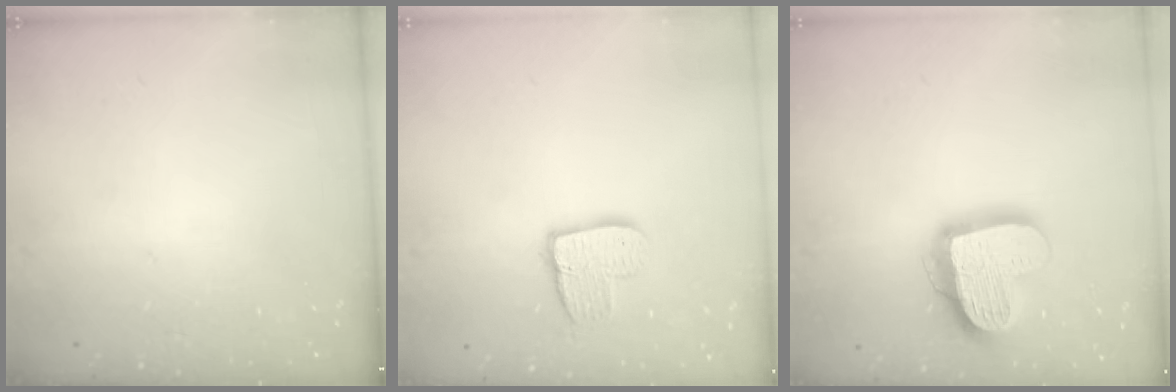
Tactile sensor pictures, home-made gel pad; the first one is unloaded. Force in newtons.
{"total": 10.5, "press": 10.5, "slide": 0.8}
{"total": 18.0, "press": 17.9, "slide": 1.5}